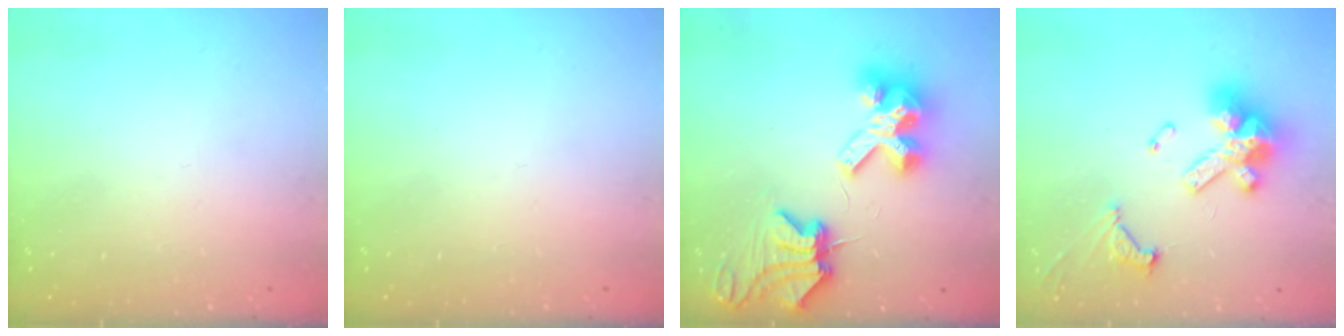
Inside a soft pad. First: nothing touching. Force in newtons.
{"total": 0.0}
{"total": 10.2, "press": 10.1, "slide": 1.3}
{"total": 15.5, "press": 15.4, "slide": 1.8}